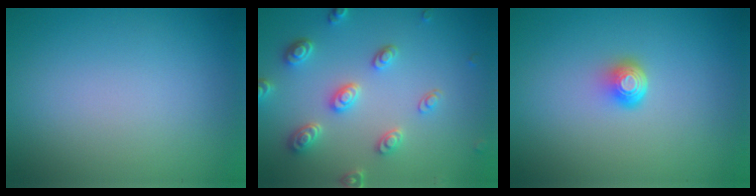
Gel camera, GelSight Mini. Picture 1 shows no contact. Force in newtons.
{"total": 4.4, "press": 3.6, "slide": 2.5}
{"total": 2.0, "press": 1.3, "slide": 1.6}